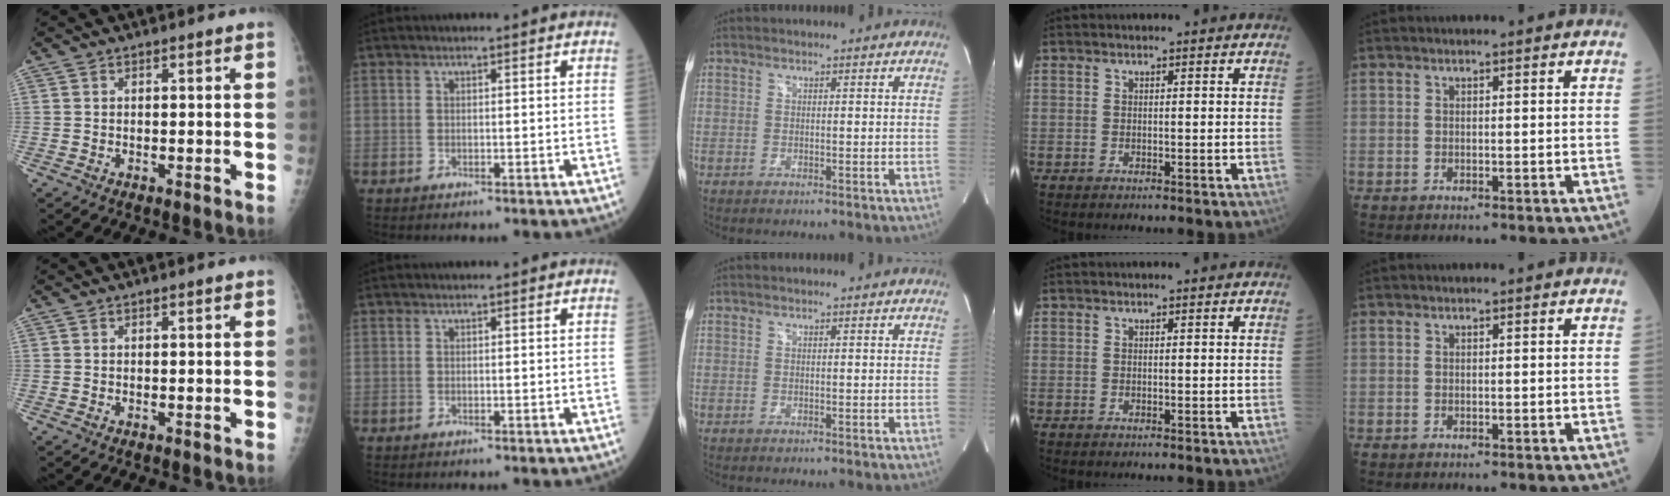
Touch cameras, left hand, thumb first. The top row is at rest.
{}